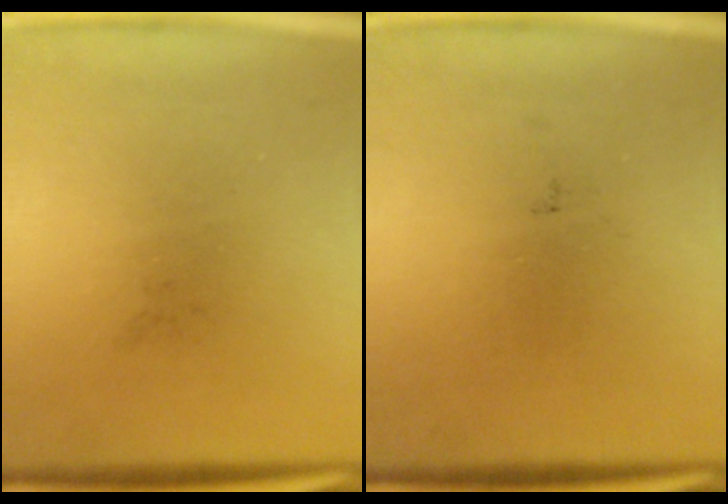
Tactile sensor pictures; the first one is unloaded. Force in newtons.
{"total": 0.0}